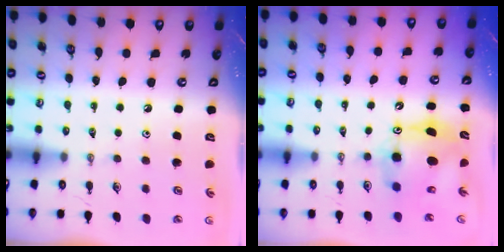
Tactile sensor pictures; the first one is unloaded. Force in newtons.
{"total": 10.4, "press": 10.4, "slide": 0.6}